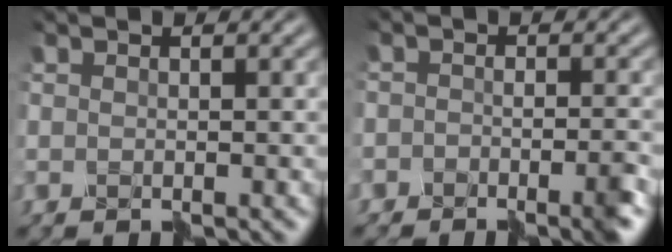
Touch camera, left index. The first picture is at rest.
{"total": 2.9, "force": [-2.6, 0.7, 1.0], "torque": [-0.013, 0.003, -0.042]}